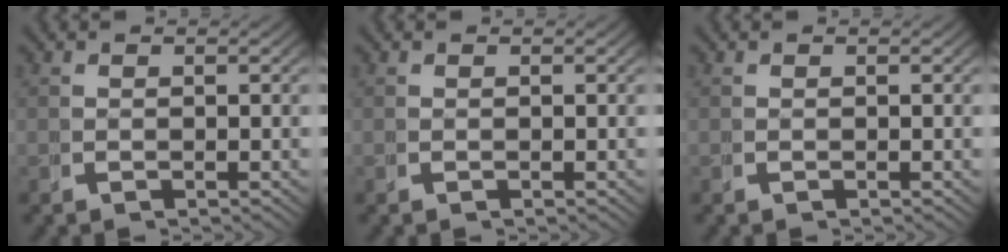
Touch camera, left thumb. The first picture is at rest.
{"total": 0.0}
{"total": 0.0}